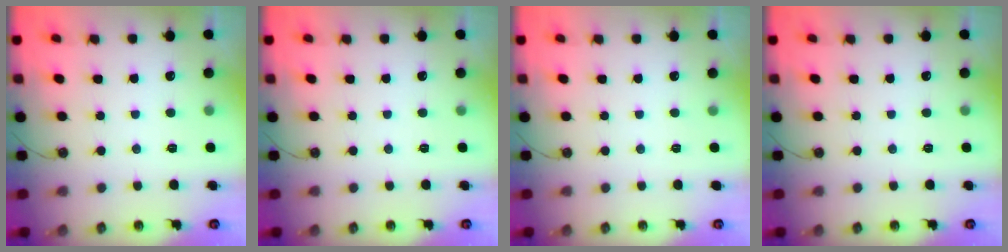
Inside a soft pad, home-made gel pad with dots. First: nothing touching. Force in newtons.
{"total": 0.0}
{"total": 0.0}
{"total": 0.0}